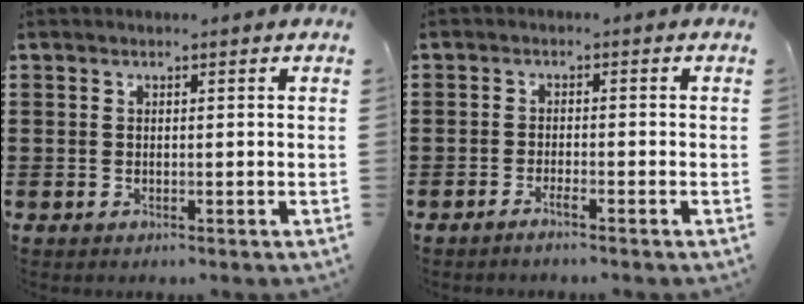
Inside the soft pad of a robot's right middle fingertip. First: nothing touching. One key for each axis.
{"total": 1.6, "fx": -1.2, "fy": -0.1, "fz": 1.0, "tx": -0.019, "ty": -0.004, "tz": -0.021}